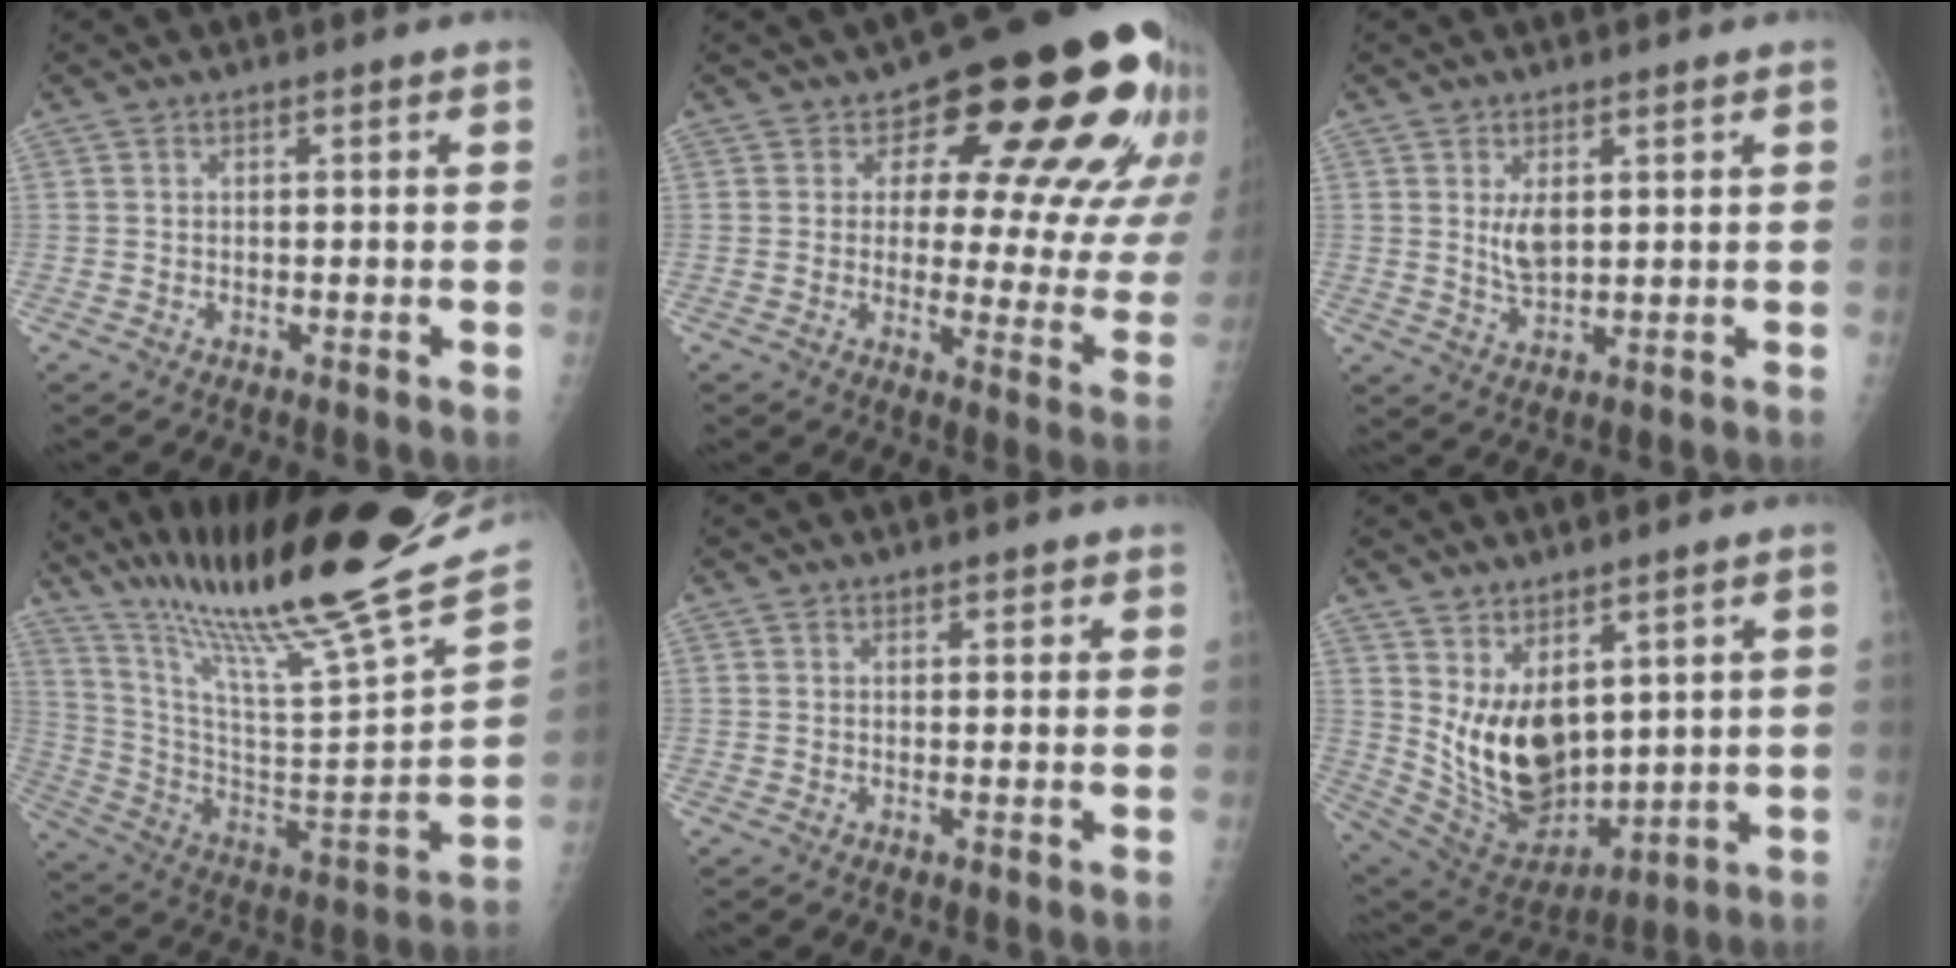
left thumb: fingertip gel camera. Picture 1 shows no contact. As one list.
[{"total": 20.4, "force": [12.6, 9.7, 12.9], "torque": [-0.109, -0.069, 0.141]}, {"total": 4.5, "force": [1.5, 2.3, 3.6], "torque": [-0.059, -0.017, 0.037]}, {"total": 33.4, "force": [26.3, 3.0, 20.4], "torque": [-0.321, -0.125, 0.410]}, {"total": 1.4, "force": [1.2, 0.6, 0.5], "torque": [0.002, -0.005, 0.013]}, {"total": 13.8, "force": [3.9, 8.4, 10.2], "torque": [-0.143, -0.043, 0.105]}]